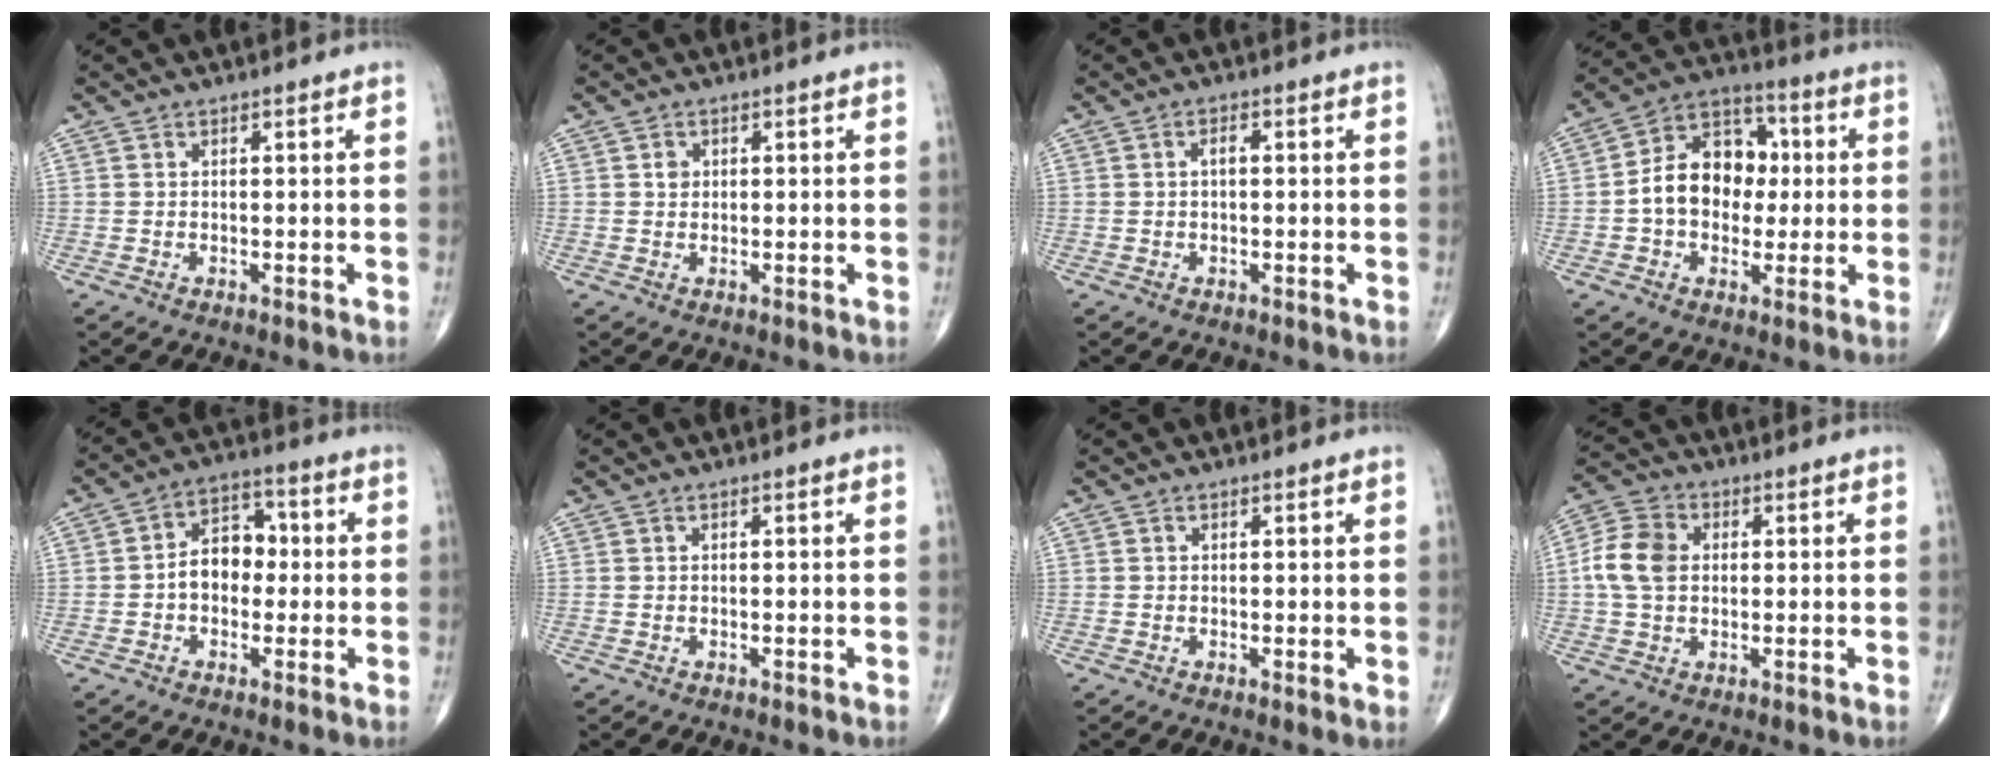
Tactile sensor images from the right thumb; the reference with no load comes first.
{"total": 1.4, "force": [0.4, 1.2, 0.6], "torque": [-0.003, 0.001, 0.006]}
{"total": 1.8, "force": [0.1, 0.8, 1.6], "torque": [-0.029, 0.006, 0.001]}
{"total": 14.0, "force": [0.0, 10.4, 9.3], "torque": [-0.113, 0.033, -0.008]}
{"total": 8.2, "force": [-0.5, 6.0, 5.6], "torque": [-0.062, 0.030, -0.021]}
{"total": 0.0}
{"total": 0.8, "force": [0.2, 0.1, 0.7], "torque": [-0.012, -0.004, -0.001]}
{"total": 8.3, "force": [0.7, 6.2, 5.4], "torque": [-0.100, 0.016, 0.005]}